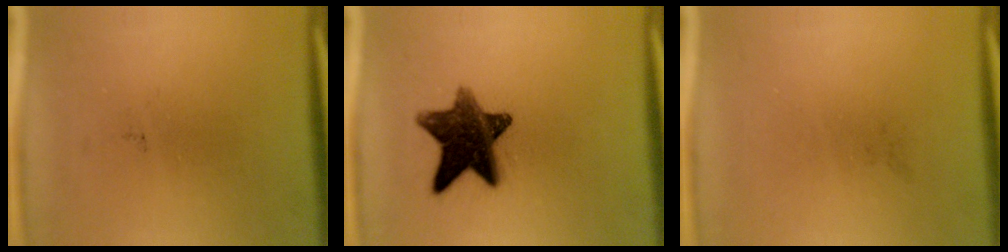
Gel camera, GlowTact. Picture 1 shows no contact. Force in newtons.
{"total": 12.5}
{"total": 0.0}